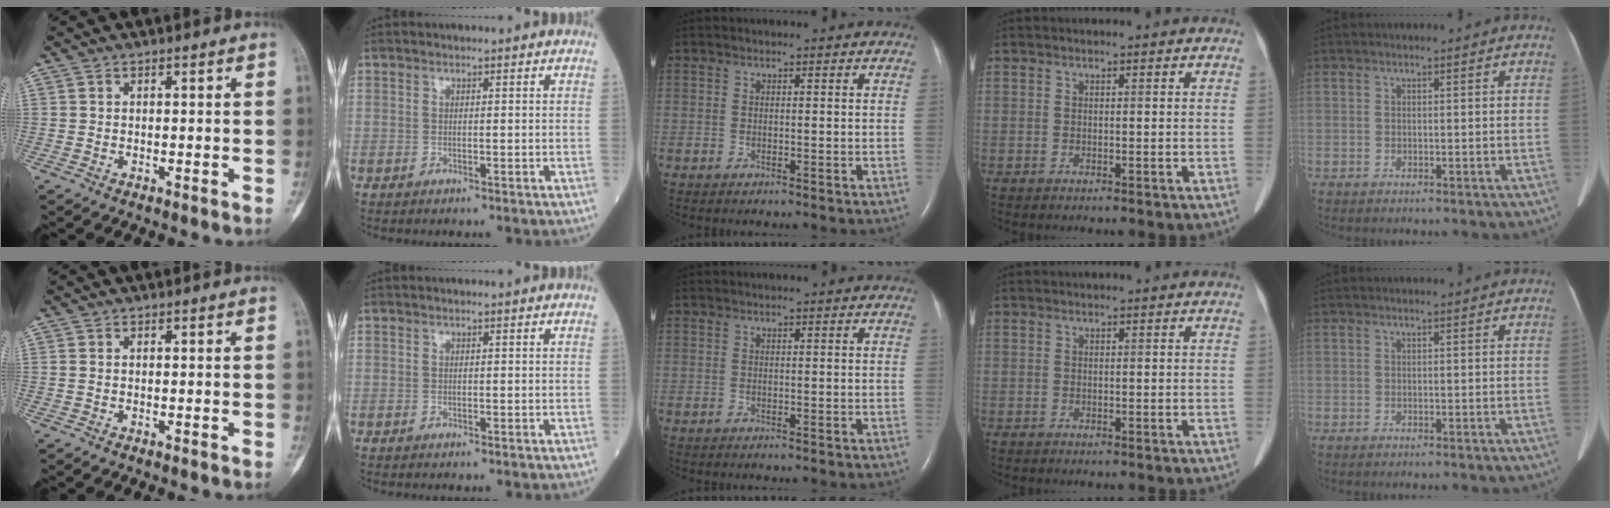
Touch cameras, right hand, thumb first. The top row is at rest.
{}